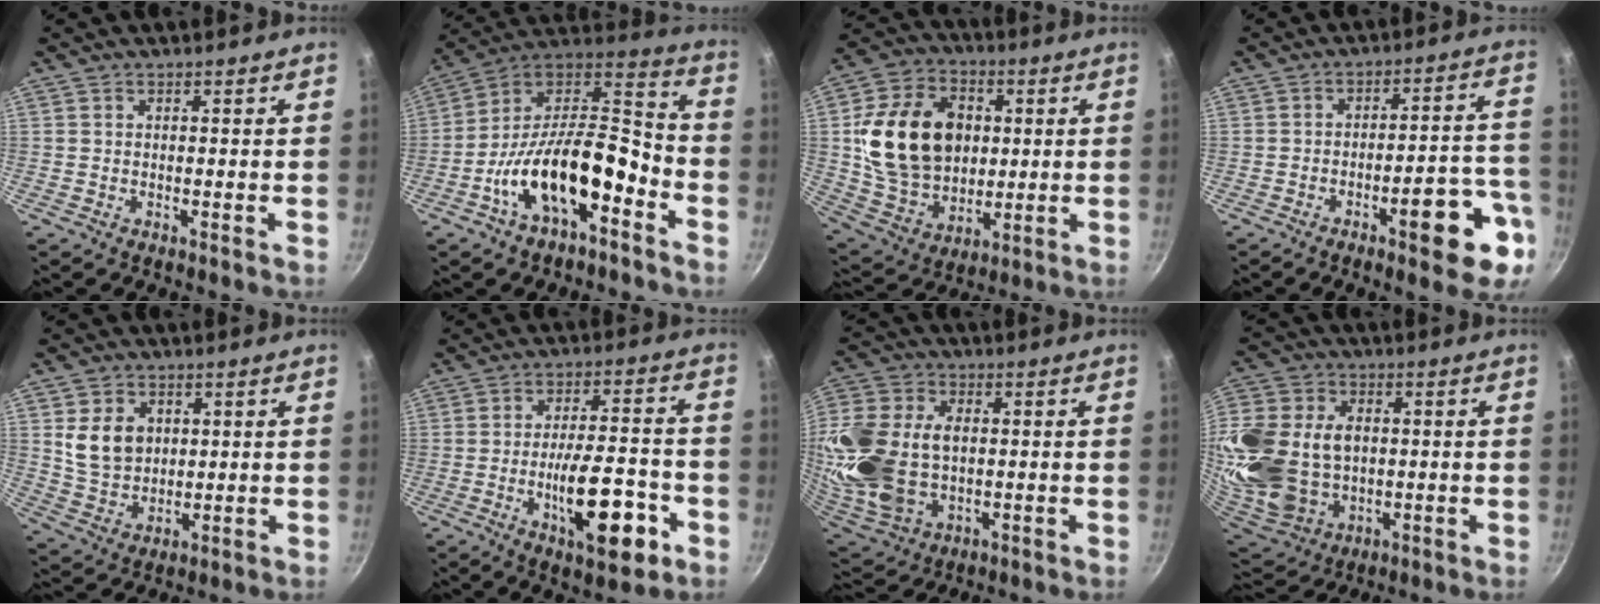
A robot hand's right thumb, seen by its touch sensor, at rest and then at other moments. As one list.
[{"total": 20.9, "force": [-8.6, 9.6, 16.4], "torque": [-0.253, 0.069, -0.163]}, {"total": 21.8, "force": [2.7, 16.3, 14.3], "torque": [-0.229, 0.003, 0.053]}, {"total": 12.9, "force": [-5.8, 4.0, 10.8], "torque": [-0.117, 0.048, -0.075]}, {"total": 8.9, "force": [2.0, 7.0, 5.1], "torque": [-0.073, -0.014, 0.045]}, {"total": 15.6, "force": [-6.0, 5.8, 13.2], "torque": [-0.179, 0.033, -0.084]}, {"total": 25.3, "force": [1.1, 17.7, 18.0], "torque": [-0.410, 0.010, 0.029]}, {"total": 27.0, "force": [1.2, 20.3, 17.8], "torque": [-0.405, 0.016, 0.037]}]